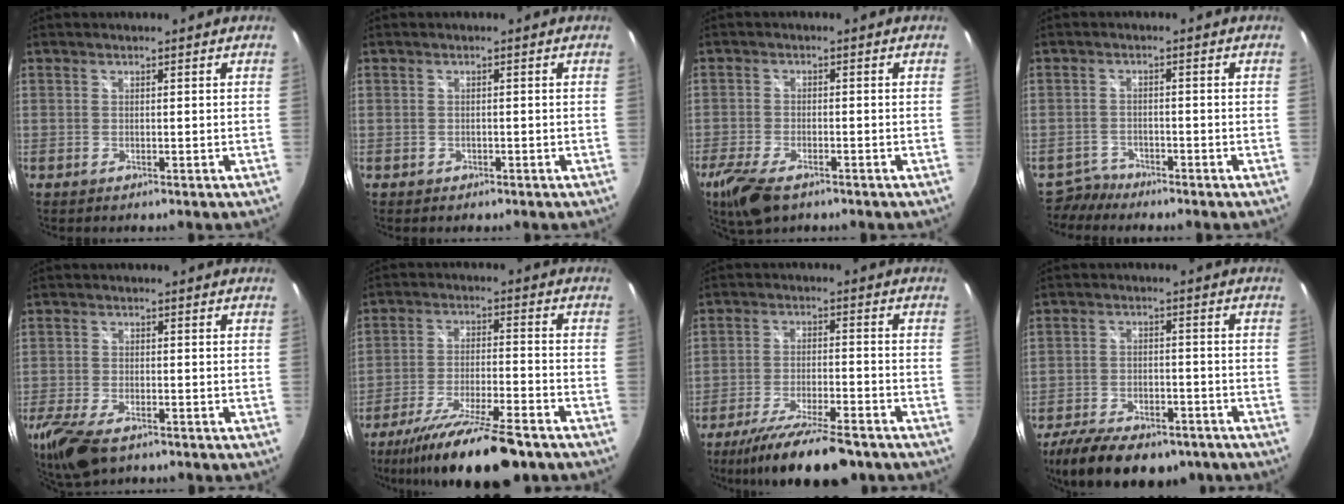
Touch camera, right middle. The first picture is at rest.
{"total": 0.9, "force": [-0.5, 0.7, 0.2], "torque": [-0.005, 0.001, -0.004]}
{"total": 7.7, "force": [-5.4, 3.0, 4.6], "torque": [-0.122, -0.025, -0.101]}
{"total": 3.1, "force": [-2.8, 1.2, -0.6], "torque": [0.011, 0.003, -0.053]}
{"total": 10.6, "force": [-7.3, 4.4, 6.3], "torque": [-0.158, -0.036, -0.134]}
{"total": 17.7, "force": [-14.0, 2.9, 10.4], "torque": [-0.199, -0.030, -0.226]}
{"total": 15.4, "force": [-12.3, 3.2, 8.7], "torque": [-0.172, -0.024, -0.195]}
{"total": 17.5, "force": [-12.6, 7.7, 9.4], "torque": [-0.198, -0.023, -0.188]}